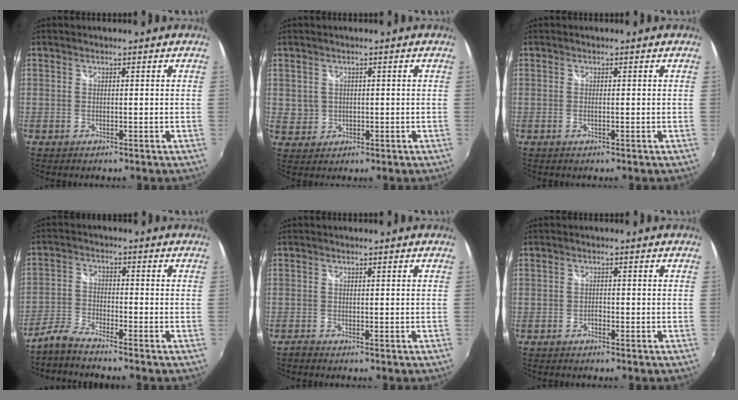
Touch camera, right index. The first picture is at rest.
{"total": 3.1, "force": [0.2, 3.0, 0.6], "torque": [-0.009, 0.004, 0.007]}
{"total": 0.6, "force": [-0.3, 0.0, 0.5], "torque": [-0.008, 0.002, -0.007]}
{"total": 4.1, "force": [-3.8, 0.5, 1.4], "torque": [-0.038, 0.000, -0.085]}
{"total": 0.6, "force": [-0.6, 0.1, 0.2], "torque": [-0.006, -0.003, -0.014]}
{"total": 1.0, "force": [-0.8, 0.4, 0.2], "torque": [-0.008, 0.000, -0.016]}